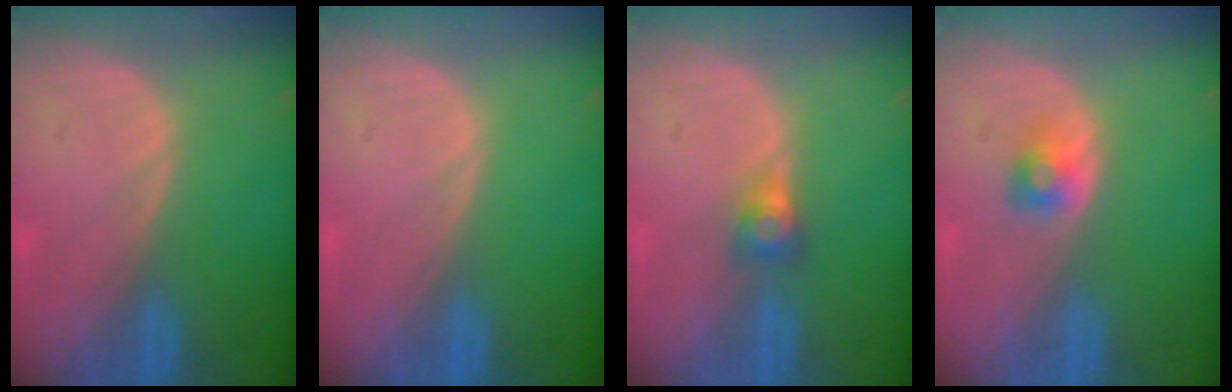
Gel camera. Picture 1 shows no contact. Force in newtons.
{"total": 0.0}
{"total": 2.7, "press": 2.5, "slide": 1.0}
{"total": 2.4, "press": 2.2, "slide": 0.7}